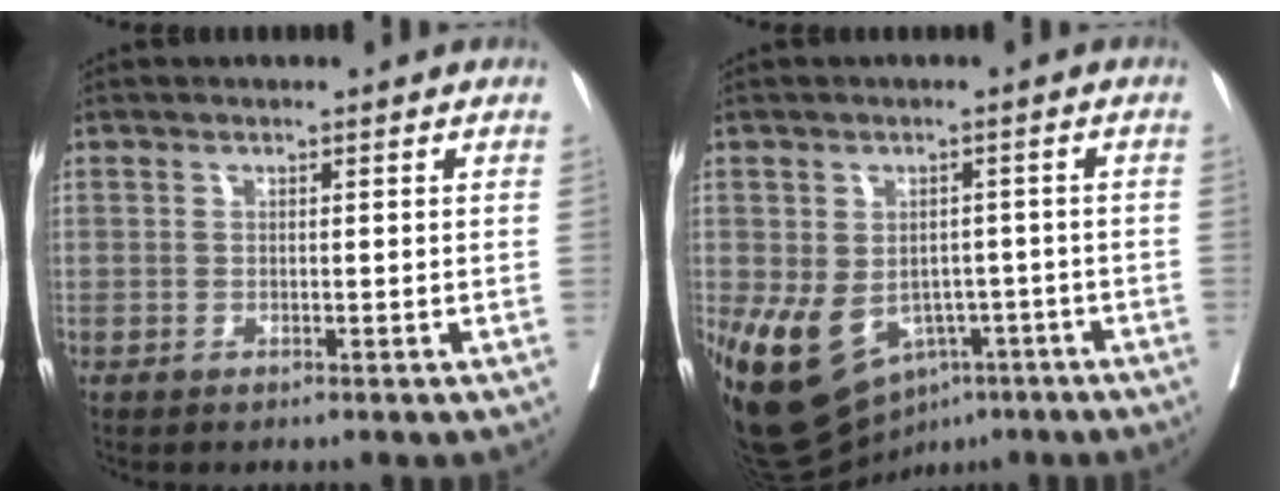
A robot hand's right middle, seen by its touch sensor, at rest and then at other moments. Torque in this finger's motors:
{"motor_torque": [1.23, -0.80, 1.06, 0.21]}